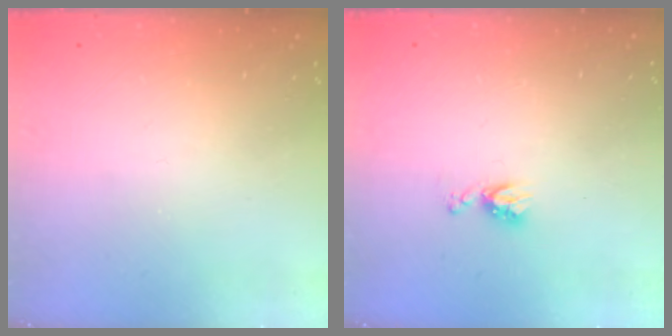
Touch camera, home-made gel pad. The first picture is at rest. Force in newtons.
{"total": 5.2, "press": 5.1, "slide": 0.6}